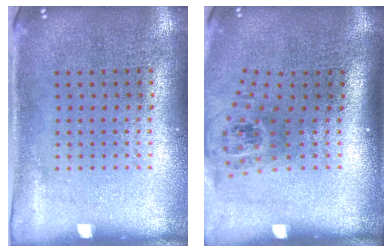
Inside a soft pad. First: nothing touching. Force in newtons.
{"total": 1.7, "press": 1.2, "slide": 1.2}